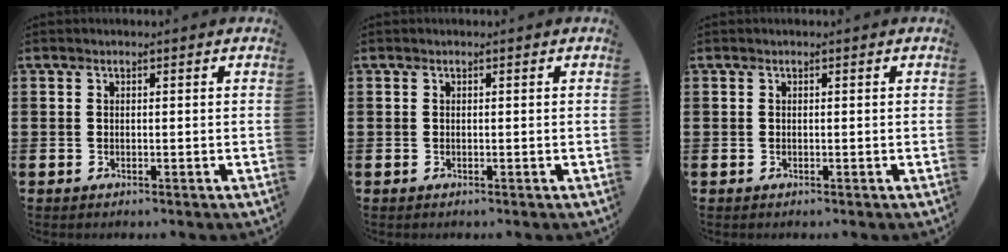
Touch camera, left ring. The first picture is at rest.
{"total": 0.0}
{"total": 0.0}